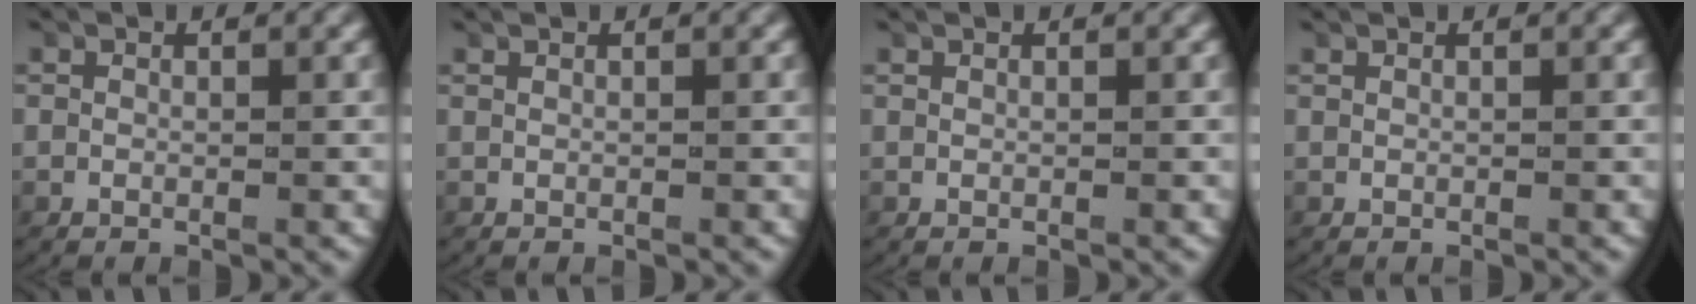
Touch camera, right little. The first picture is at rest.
{"total": 0.0}
{"total": 0.0}
{"total": 0.0}